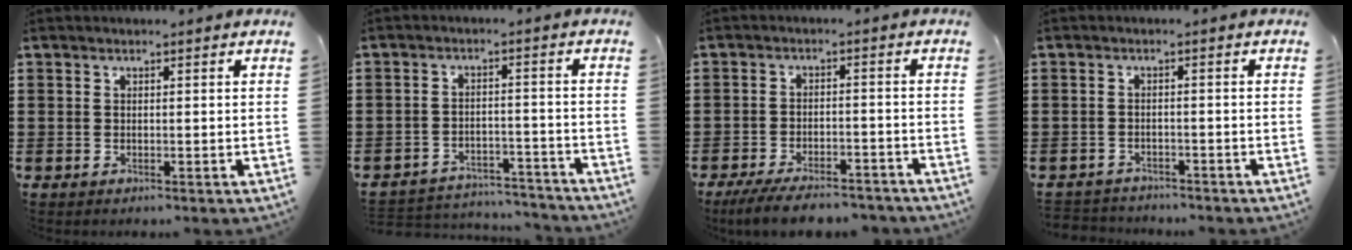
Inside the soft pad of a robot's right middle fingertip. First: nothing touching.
{"total": 4.3, "force": [-4.2, 0.8, 0.1], "torque": [-0.013, 0.004, -0.092]}
{"total": 5.6, "force": [-5.1, 0.9, 2.3], "torque": [-0.046, -0.004, -0.098]}
{"total": 2.2, "force": [-2.1, 0.4, -0.3], "torque": [-0.002, 0.000, -0.050]}